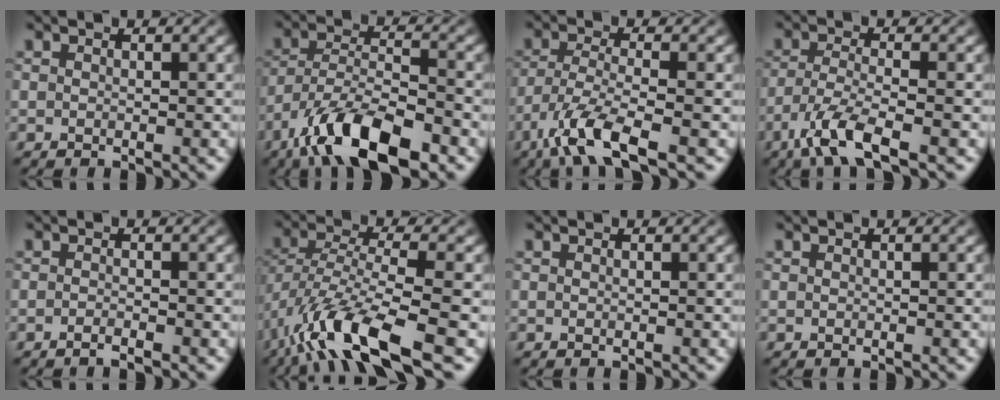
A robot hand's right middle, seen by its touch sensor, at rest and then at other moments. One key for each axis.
{"total": 9.7, "fx": -6.3, "fy": 3.2, "fz": 6.6, "tx": -0.116, "ty": 0.001, "tz": -0.122}
{"total": 6.0, "fx": -3.8, "fy": 1.4, "fz": 4.5, "tx": -0.094, "ty": -0.007, "tz": -0.081}
{"total": 5.0, "fx": -3.1, "fy": 1.0, "fz": 3.8, "tx": -0.078, "ty": -0.006, "tz": -0.069}
{"total": 1.0, "fx": -0.7, "fy": 0.2, "fz": 0.7, "tx": -0.011, "ty": 0.000, "tz": -0.014}
{"total": 10.0, "fx": -5.8, "fy": 2.6, "fz": 7.7, "tx": -0.150, "ty": 0.001, "tz": -0.115}
{"total": 0.0}
{"total": 0.0}